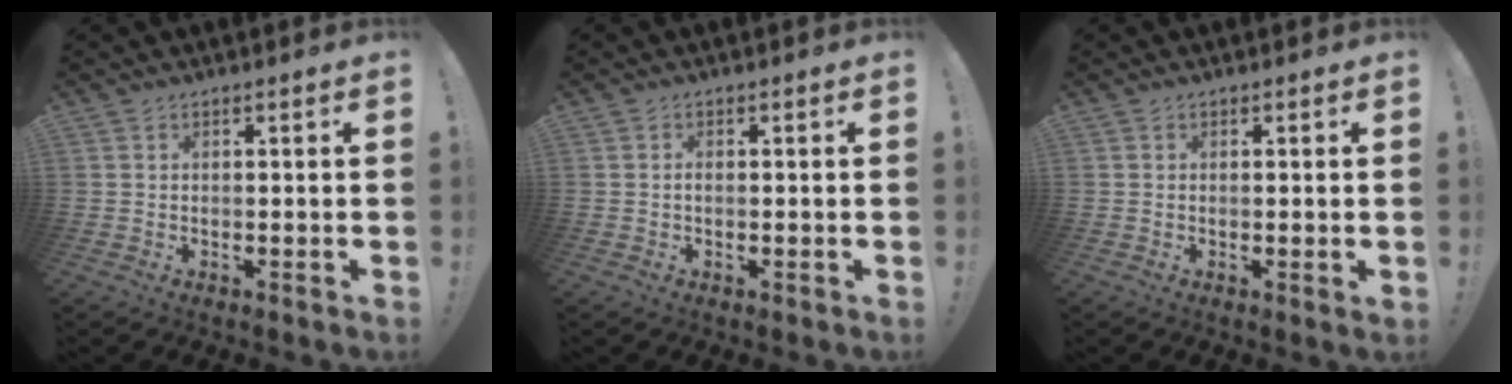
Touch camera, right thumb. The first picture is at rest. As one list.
[{"total": 0.9, "force": [-0.5, 0.3, 0.7], "torque": [-0.021, 0.006, -0.009]}, {"total": 0.9, "force": [0.1, -0.2, 0.9], "torque": [-0.016, 0.000, 0.001]}]